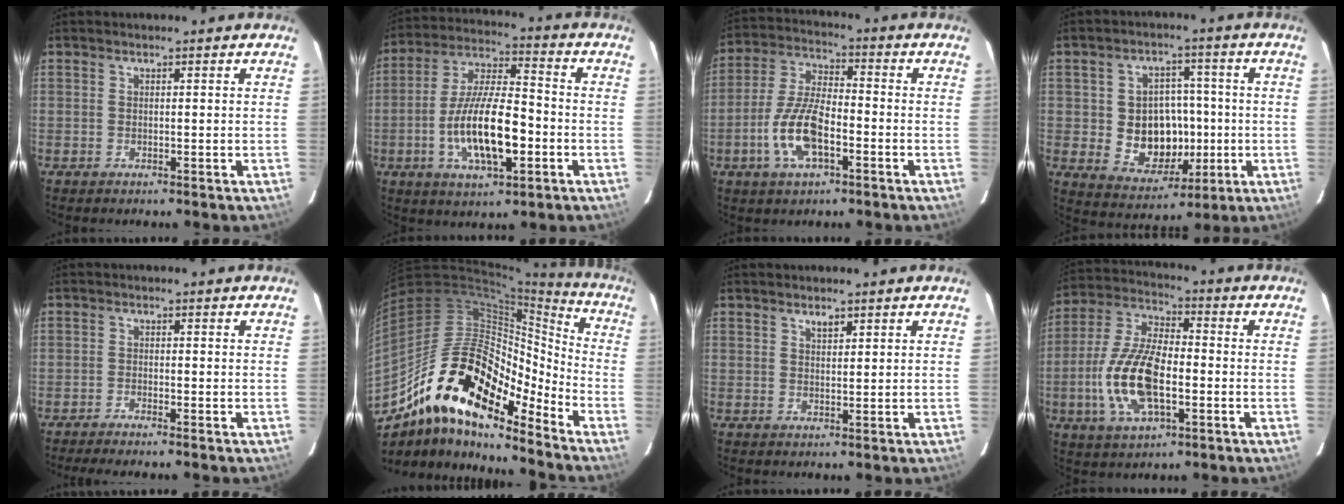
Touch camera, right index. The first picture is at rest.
{"total": 15.4, "force": [-4.3, 5.3, 13.8], "torque": [-0.267, -0.001, -0.074]}
{"total": 11.5, "force": [-4.4, 4.6, 9.5], "torque": [-0.205, 0.002, -0.084]}
{"total": 11.5, "force": [-1.3, 9.4, 6.4], "torque": [-0.135, 0.007, 0.002]}
{"total": 3.3, "force": [-3.0, -0.2, 1.5], "torque": [-0.037, -0.009, -0.053]}
{"total": 22.7, "force": [-15.5, 7.8, 14.6], "torque": [-0.250, -0.019, -0.290]}
{"total": 1.6, "force": [1.2, 0.7, 0.9], "torque": [-0.012, 0.003, 0.021]}
{"total": 15.4, "force": [-3.7, 6.8, 13.3], "torque": [-0.287, 0.000, -0.070]}